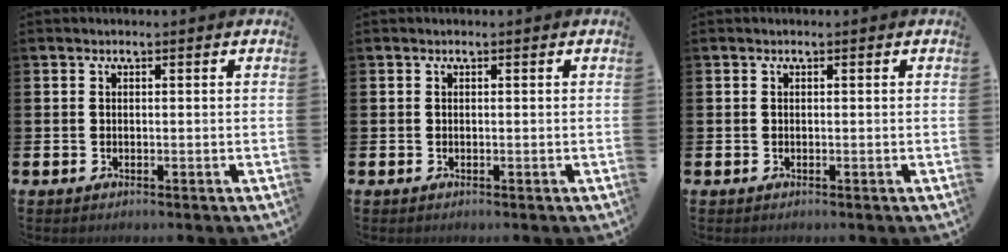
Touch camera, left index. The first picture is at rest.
{"total": 0.0}
{"total": 0.0}